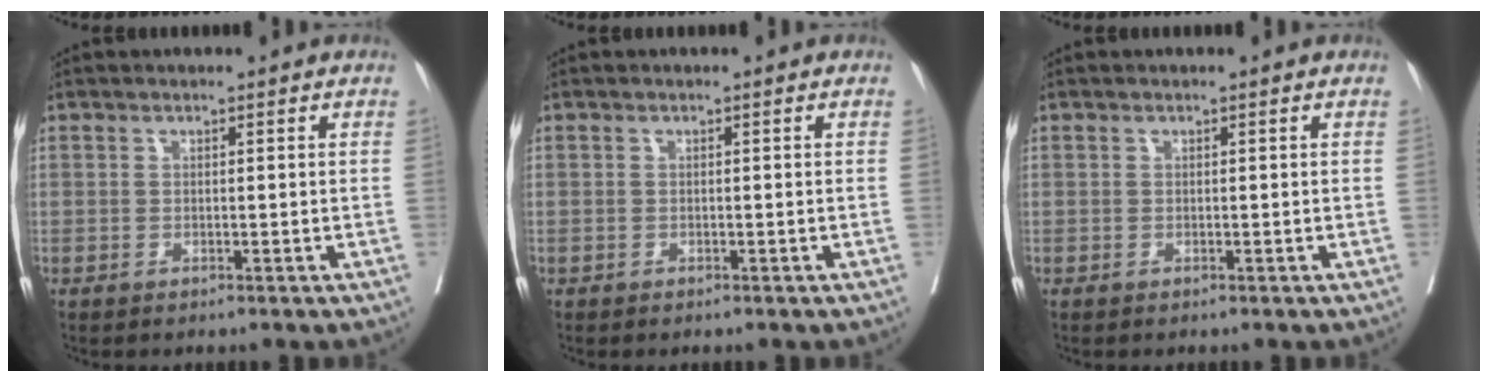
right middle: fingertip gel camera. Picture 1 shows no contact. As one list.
[{"total": 0.0}, {"total": 0.0}]